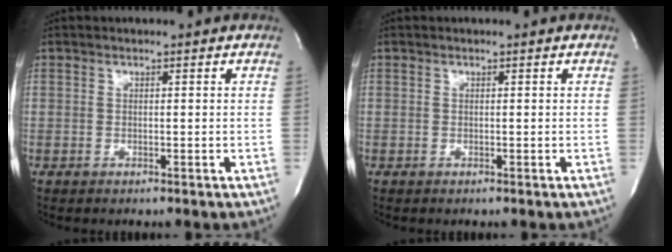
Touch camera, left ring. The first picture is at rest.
{"total": 0.0}